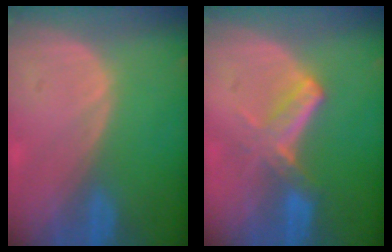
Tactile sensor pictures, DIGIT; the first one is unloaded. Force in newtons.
{"total": 5.8, "press": 5.2, "slide": 2.5}